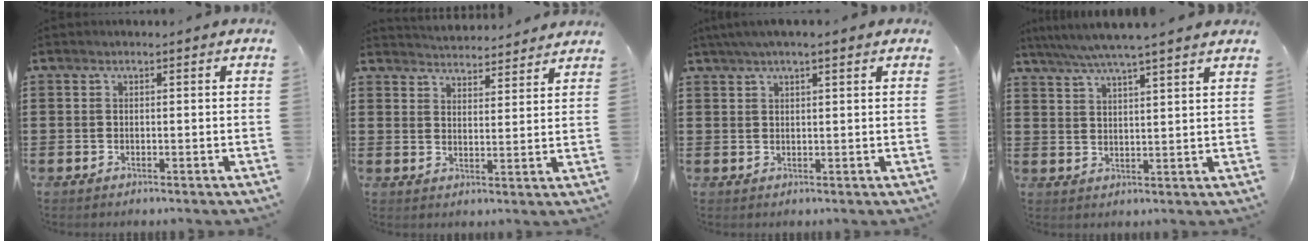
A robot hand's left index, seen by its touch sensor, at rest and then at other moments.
{"total": 3.8, "force": [3.8, -0.1, -0.3], "torque": [-0.008, -0.022, 0.068]}
{"total": 3.2, "force": [2.1, 0.3, 2.3], "torque": [-0.049, 0.008, 0.039]}
{"total": 5.1, "force": [4.5, -0.4, 2.5], "torque": [-0.062, -0.019, 0.077]}